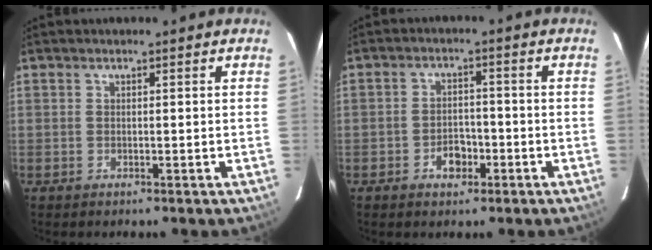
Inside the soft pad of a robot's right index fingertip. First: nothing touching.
{"total": 4.2, "force": [-2.2, 2.8, 2.3], "torque": [-0.045, 0.008, -0.030]}